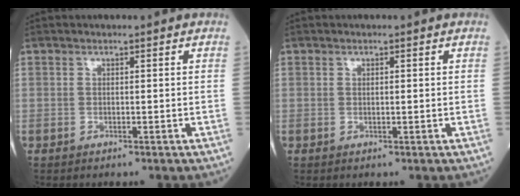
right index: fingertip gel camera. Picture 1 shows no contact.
{"total": 0.5, "force": [0.1, 0.1, 0.5], "torque": [-0.012, -0.001, 0.002]}